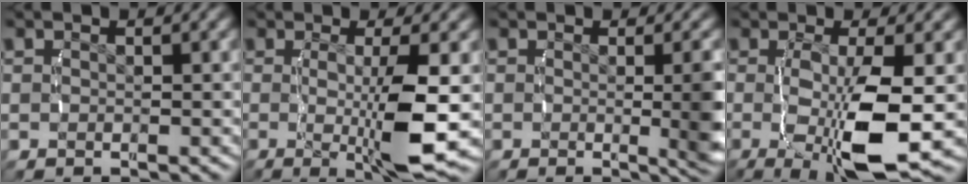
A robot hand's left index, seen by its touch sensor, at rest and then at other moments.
{"total": 6.9, "force": [-0.9, 0.9, 6.8], "torque": [-0.116, -0.016, -0.004]}
{"total": 4.1, "force": [-0.4, 0.6, 4.1], "torque": [-0.048, -0.005, -0.009]}
{"total": 8.2, "force": [-1.3, 2.1, 7.8], "torque": [-0.143, -0.023, -0.003]}